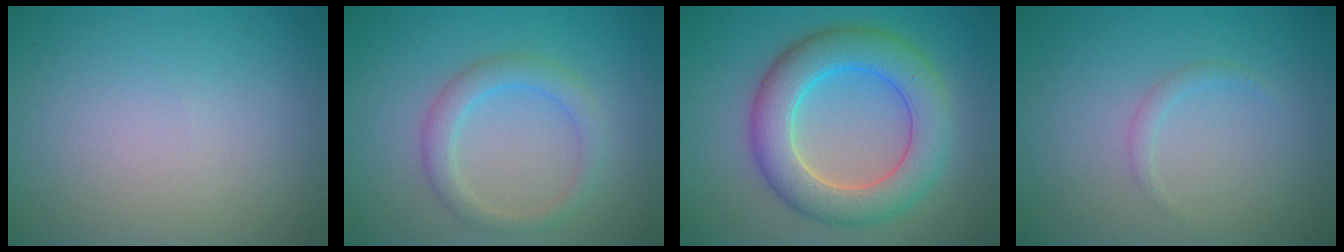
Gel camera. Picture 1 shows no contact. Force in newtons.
{"total": 2.7, "press": 2.7, "slide": 0.1}
{"total": 7.4, "press": 7.4, "slide": 0.4}
{"total": 0.9, "press": 0.9, "slide": 0.0}